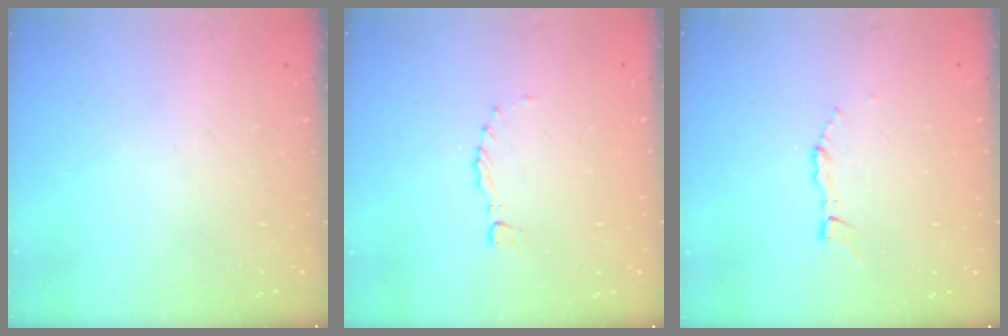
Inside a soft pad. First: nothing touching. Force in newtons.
{"total": 0.0}
{"total": 2.0, "press": 2.0, "slide": 0.2}